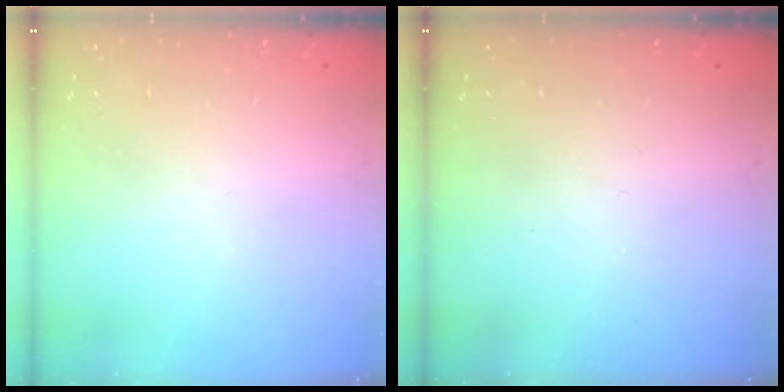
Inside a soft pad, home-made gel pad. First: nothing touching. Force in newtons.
{"total": 0.0}